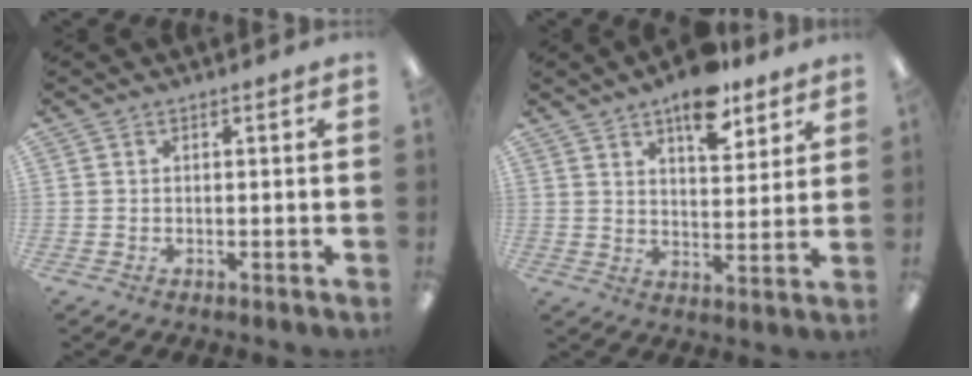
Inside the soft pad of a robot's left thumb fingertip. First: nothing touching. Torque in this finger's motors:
{"motor_torque": [0.49, 0.16, 0.94, -0.99, 0.13]}